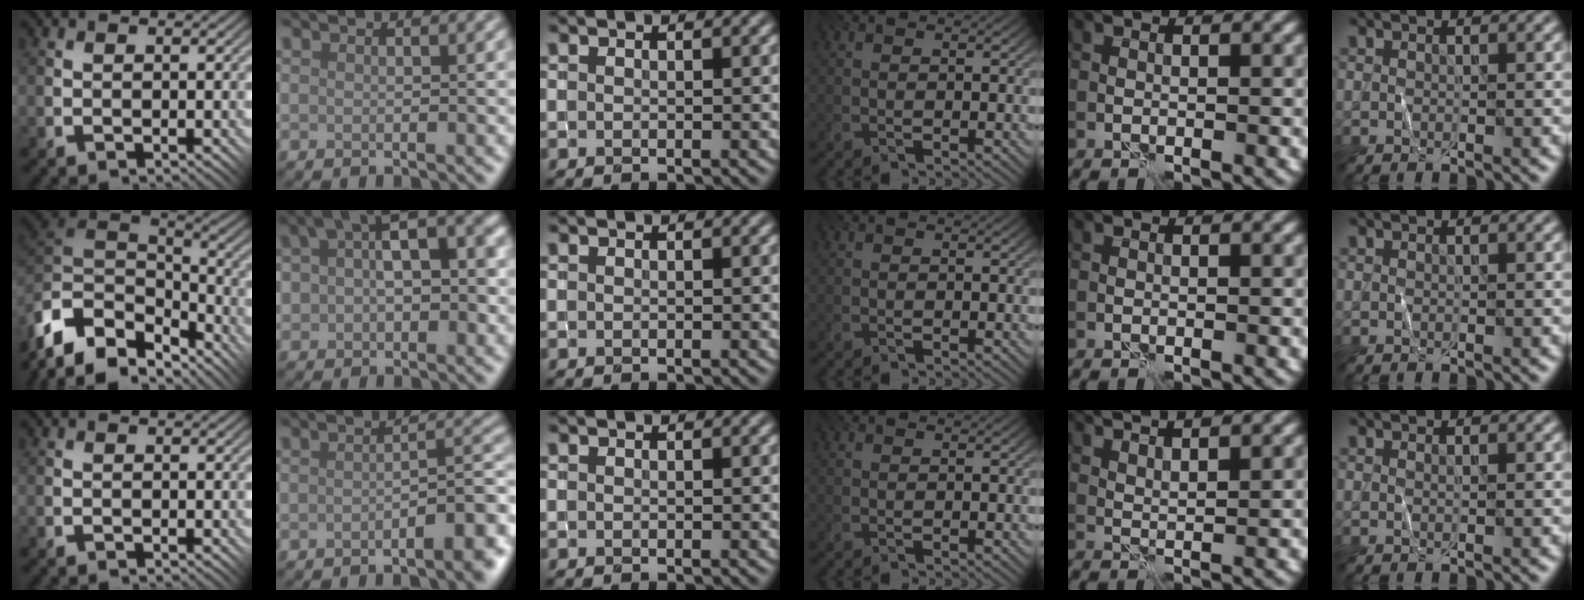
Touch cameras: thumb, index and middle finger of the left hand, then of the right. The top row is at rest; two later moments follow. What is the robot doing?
{"motion": "fold", "object": "shorts"}